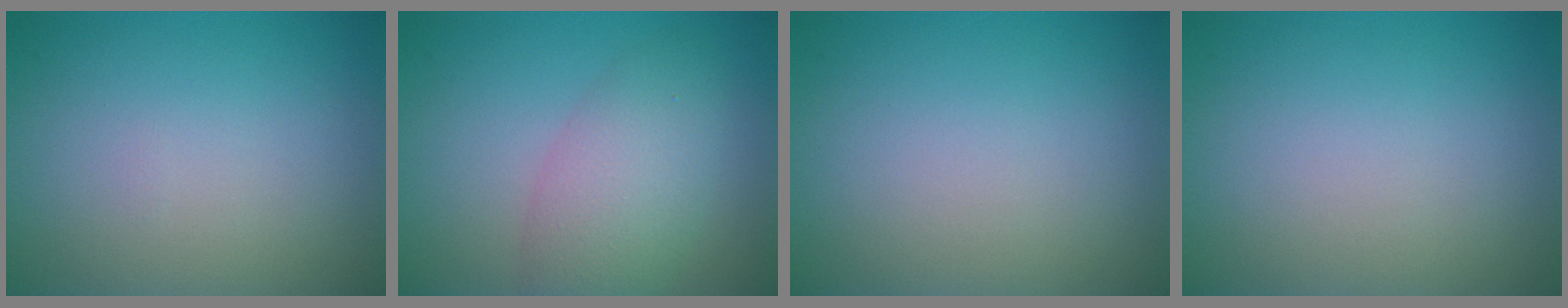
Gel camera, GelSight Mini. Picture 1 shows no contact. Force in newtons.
{"total": 4.9, "press": 4.9, "slide": 0.2}
{"total": 0.0}
{"total": 0.0}